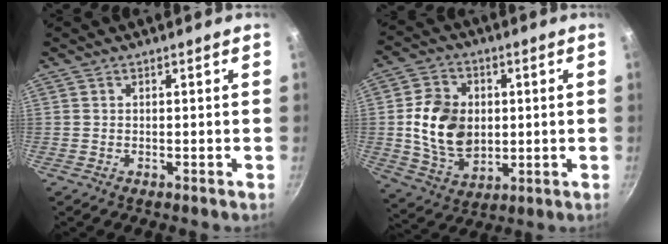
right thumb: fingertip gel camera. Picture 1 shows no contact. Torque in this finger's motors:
{"motor_torque": [-0.05, 0.48, 0.47, -0.31, 0.10]}